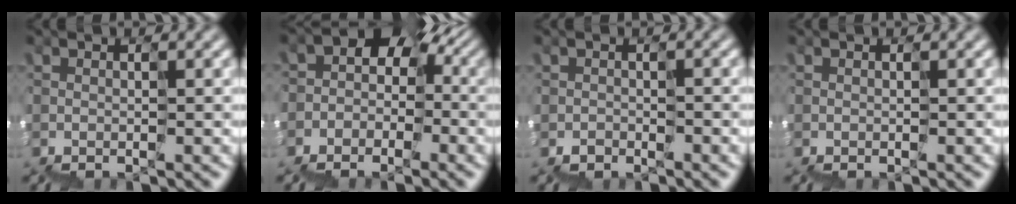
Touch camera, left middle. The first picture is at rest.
{"total": 5.1, "force": [-2.1, 4.1, 2.1], "torque": [-0.019, 0.004, -0.032]}
{"total": 1.3, "force": [-1.1, 0.0, -0.7], "torque": [-0.001, 0.003, -0.020]}
{"total": 0.0}